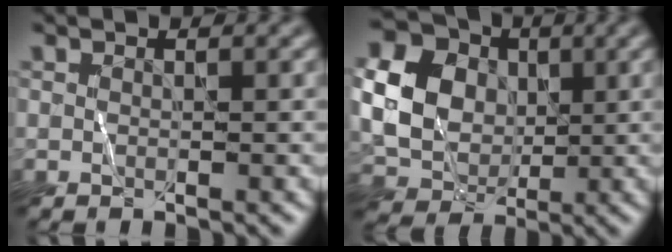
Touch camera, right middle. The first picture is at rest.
{"total": 8.6, "force": [1.2, 7.2, 4.5], "torque": [-0.119, 0.002, 0.022]}